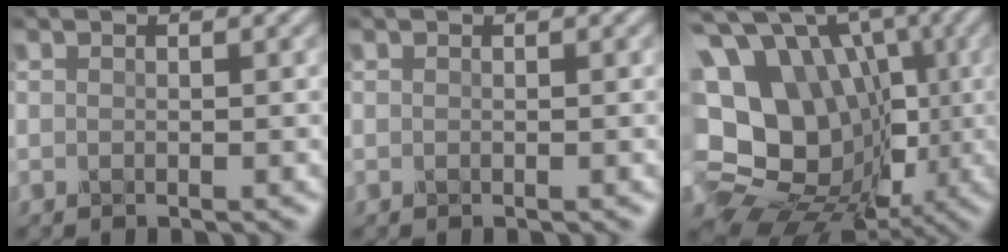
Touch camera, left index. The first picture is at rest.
{"total": 0.0}
{"total": 18.9, "force": [2.2, 15.7, 10.4], "torque": [-0.188, 0.025, 0.034]}